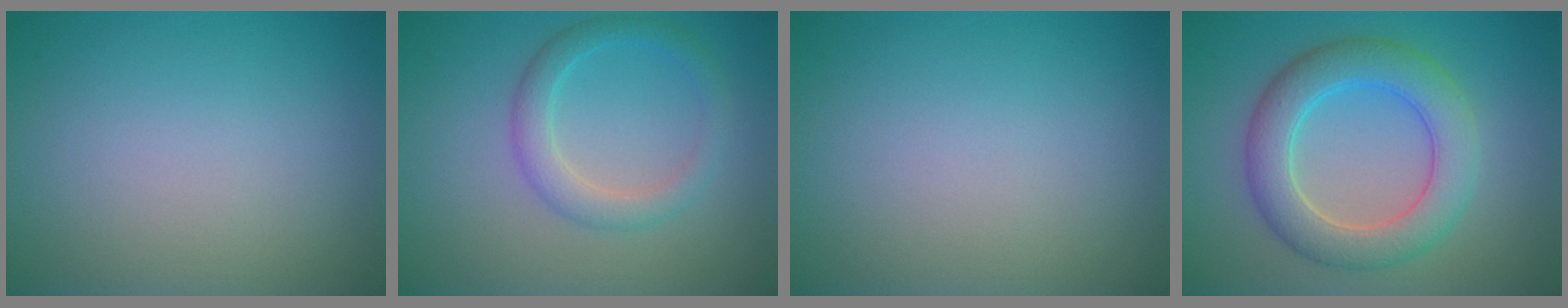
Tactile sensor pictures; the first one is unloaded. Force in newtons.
{"total": 2.8, "press": 2.8, "slide": 0.1}
{"total": 0.0}
{"total": 6.0, "press": 6.0, "slide": 0.2}